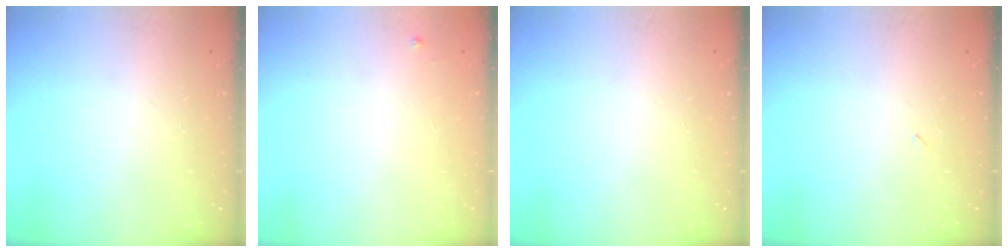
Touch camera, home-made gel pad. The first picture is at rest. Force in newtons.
{"total": 2.4, "press": 2.4, "slide": 0.4}
{"total": 0.0}
{"total": 2.2, "press": 2.1, "slide": 0.9}